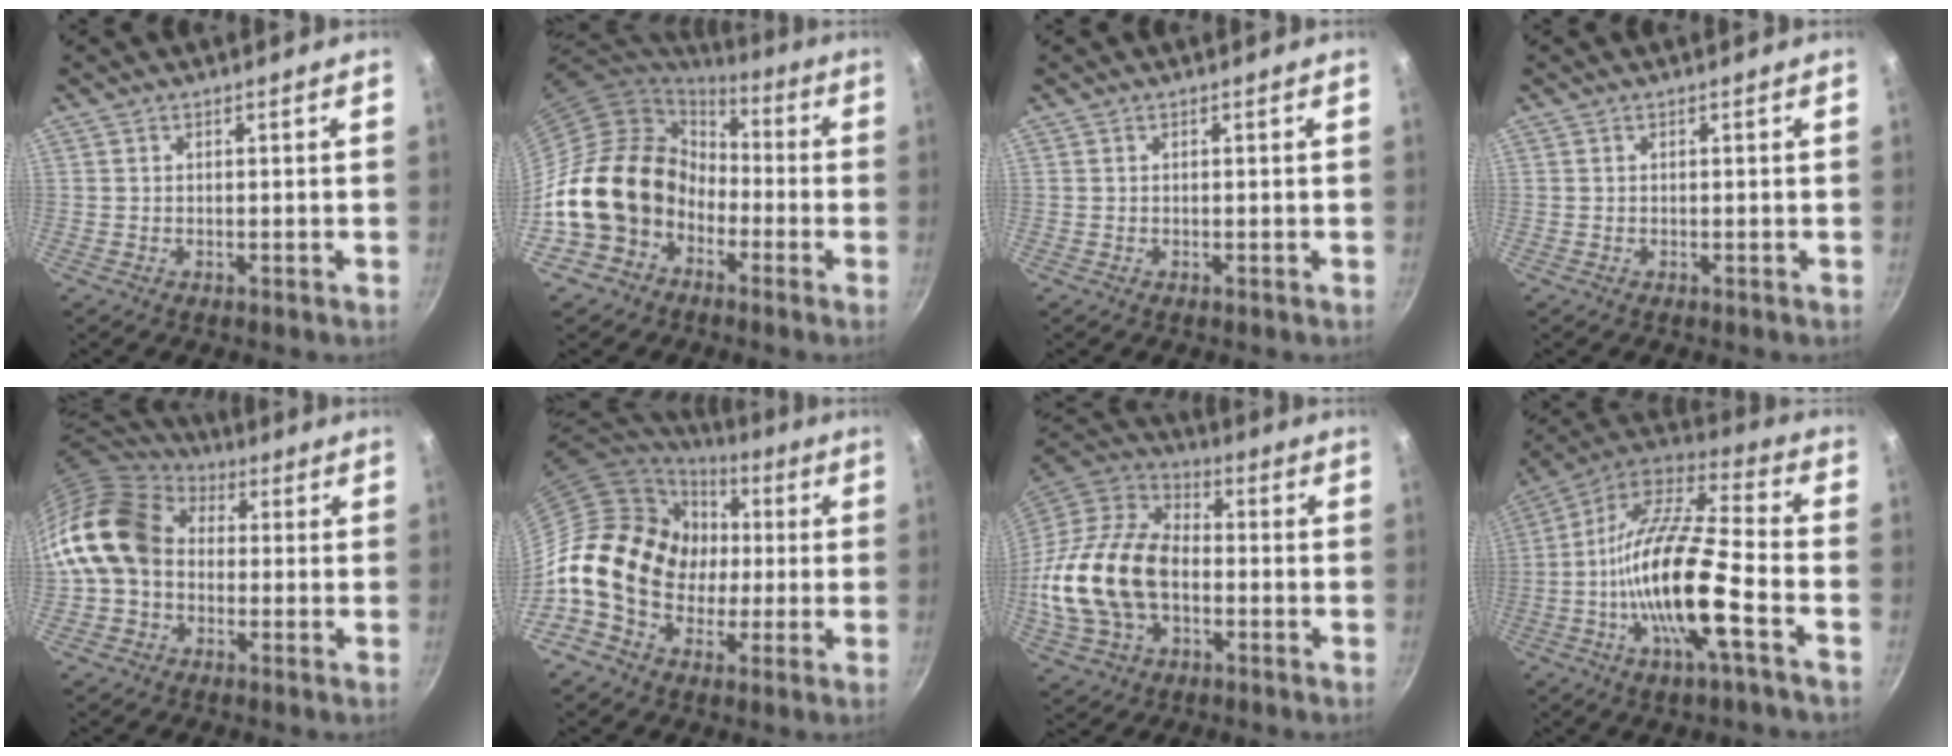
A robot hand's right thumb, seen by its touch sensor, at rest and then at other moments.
{"total": 17.8, "force": [-5.2, 14.5, 8.9], "torque": [-0.125, 0.057, -0.088]}
{"total": 0.0}
{"total": 0.0}
{"total": 16.0, "force": [0.3, 12.5, 10.0], "torque": [-0.173, 0.033, -0.011]}
{"total": 20.0, "force": [-0.4, 16.1, 11.9], "torque": [-0.184, 0.041, -0.010]}
{"total": 21.7, "force": [-3.1, 14.4, 16.0], "torque": [-0.299, 0.035, -0.063]}
{"total": 20.6, "force": [-6.1, 5.4, 18.9], "torque": [-0.346, 0.036, -0.130]}